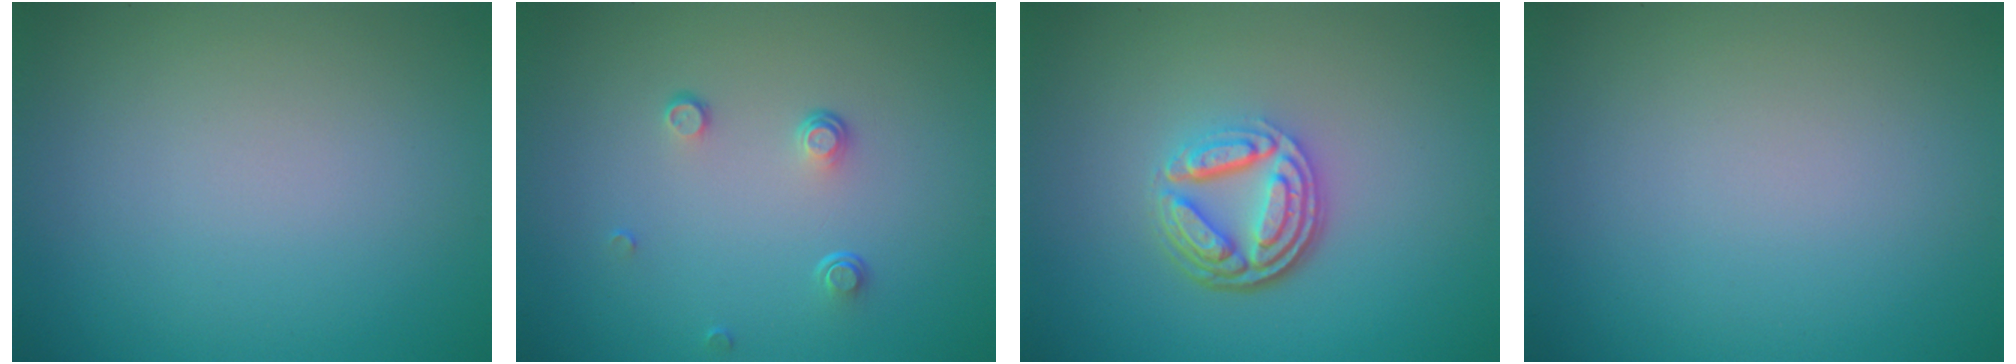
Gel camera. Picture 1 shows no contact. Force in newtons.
{"total": 1.4, "press": 0.8, "slide": 1.2}
{"total": 4.8, "press": 3.5, "slide": 3.3}
{"total": 0.0}